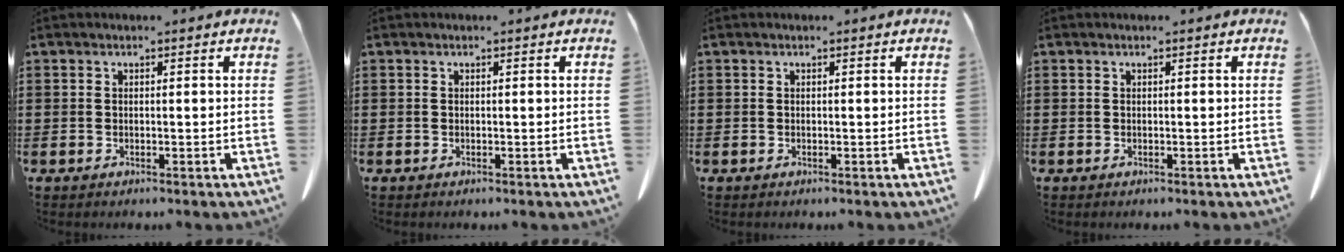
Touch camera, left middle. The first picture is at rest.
{"total": 0.0}
{"total": 0.0}
{"total": 0.0}